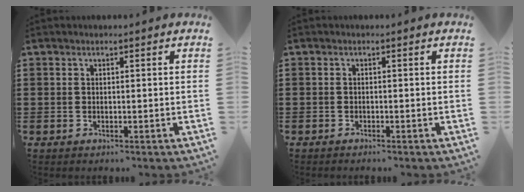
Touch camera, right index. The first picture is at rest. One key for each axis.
{"total": 0.6, "fx": -0.6, "fy": 0.1, "fz": 0.0, "tx": -0.002, "ty": -0.001, "tz": -0.013}